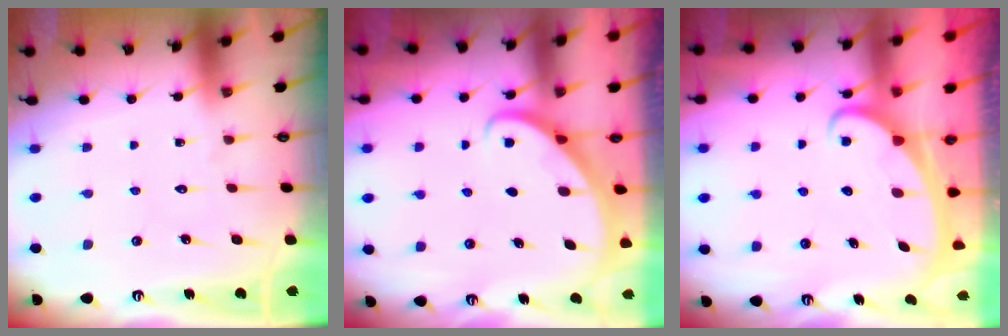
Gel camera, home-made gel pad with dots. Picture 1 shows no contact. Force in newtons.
{"total": 2.9, "press": 2.9, "slide": 0.2}
{"total": 2.3, "press": 2.3, "slide": 0.3}